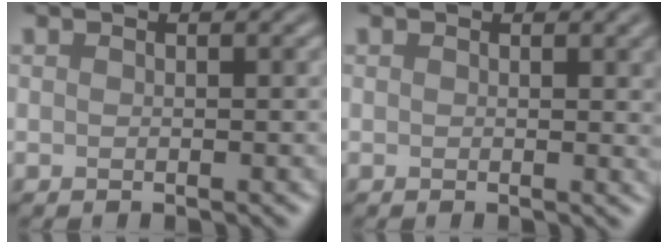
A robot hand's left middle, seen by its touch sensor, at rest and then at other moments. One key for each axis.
{"total": 1.6, "fx": 0.7, "fy": 0.4, "fz": 1.4, "tx": -0.011, "ty": 0.001, "tz": 0.009}